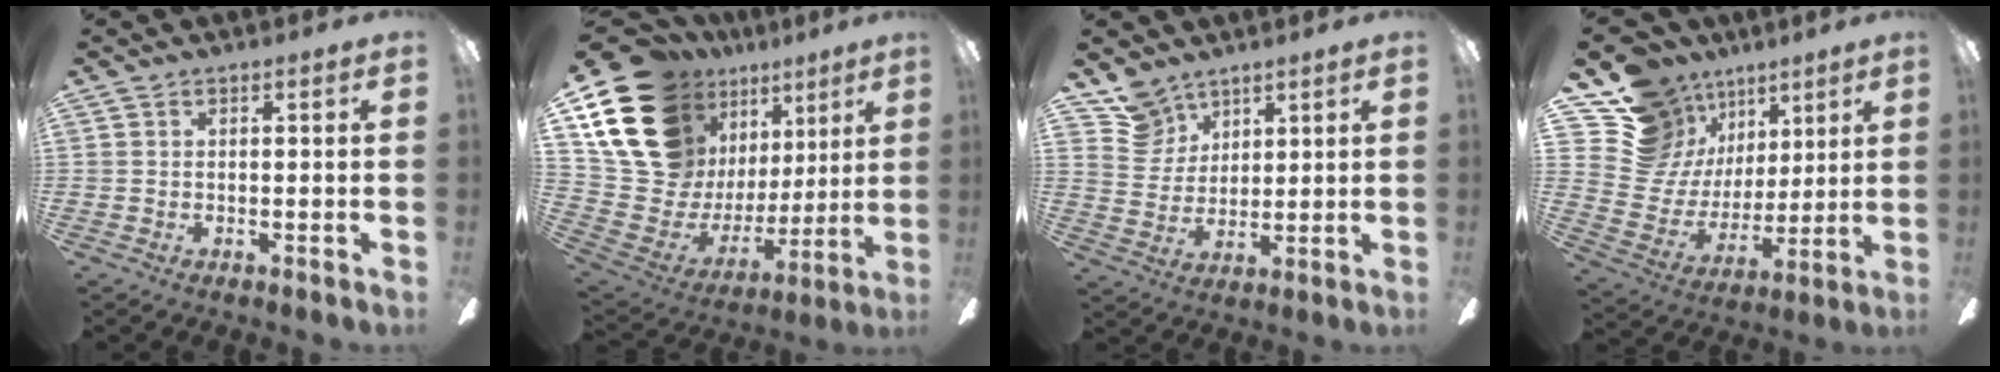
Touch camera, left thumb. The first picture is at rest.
{"total": 20.2, "force": [12.8, 13.0, 8.7], "torque": [-0.179, -0.098, 0.256]}
{"total": 9.5, "force": [7.3, 5.9, 1.2], "torque": [-0.039, -0.039, 0.146]}
{"total": 17.1, "force": [10.1, 12.8, 5.0], "torque": [-0.113, -0.069, 0.200]}